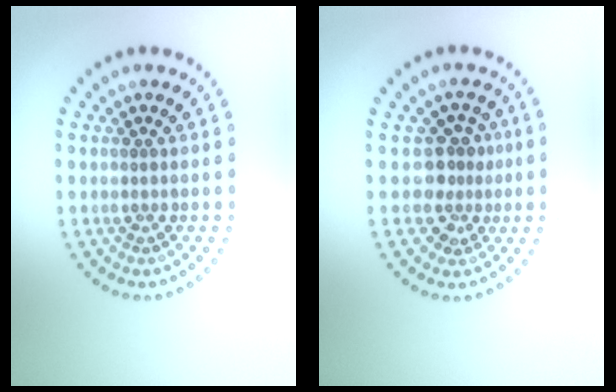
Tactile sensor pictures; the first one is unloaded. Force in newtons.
{"total": 2.7, "press": 2.2, "slide": 1.7}